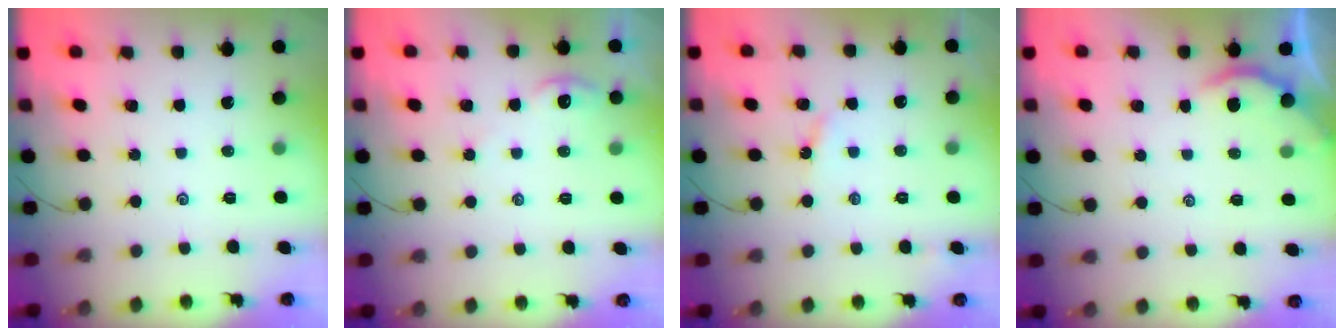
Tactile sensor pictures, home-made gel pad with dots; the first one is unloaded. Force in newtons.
{"total": 3.0, "press": 3.0, "slide": 0.5}
{"total": 2.8, "press": 2.8, "slide": 0.5}
{"total": 2.1, "press": 2.0, "slide": 0.4}